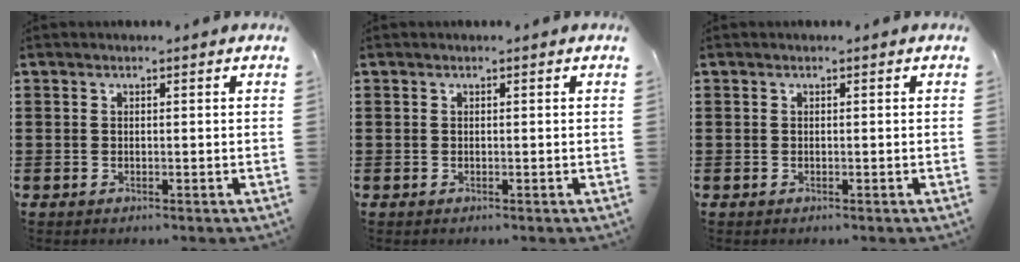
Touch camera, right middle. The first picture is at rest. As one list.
[{"total": 0.0}, {"total": 0.0}]